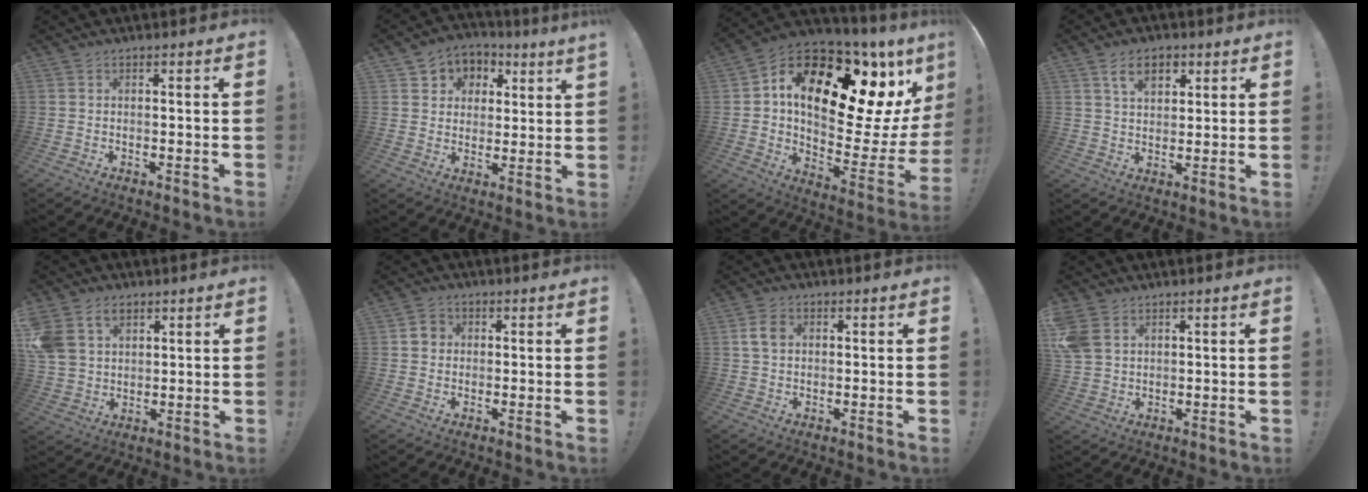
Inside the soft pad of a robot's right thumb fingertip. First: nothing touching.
{"total": 5.9, "force": [2.6, 5.2, 0.9], "torque": [-0.019, -0.020, 0.053]}
{"total": 22.2, "force": [8.2, 11.2, 17.3], "torque": [-0.261, -0.050, 0.151]}
{"total": 8.2, "force": [4.0, 5.0, 5.1], "torque": [-0.075, -0.001, 0.072]}
{"total": 9.8, "force": [5.0, 7.3, 4.3], "torque": [-0.079, -0.018, 0.100]}
{"total": 3.7, "force": [0.4, 3.3, 1.6], "torque": [-0.019, 0.009, 0.006]}
{"total": 4.8, "force": [1.1, 3.4, 3.3], "torque": [-0.050, 0.004, 0.021]}
{"total": 6.3, "force": [2.9, 4.4, 3.3], "torque": [-0.068, -0.008, 0.059]}